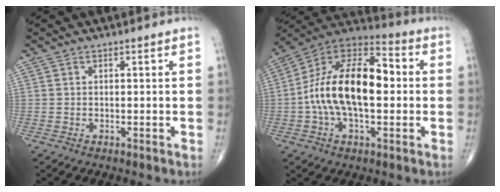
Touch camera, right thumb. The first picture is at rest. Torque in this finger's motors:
{"motor_torque": [2.44, 2.57, 1.21, -0.98, 0.60]}